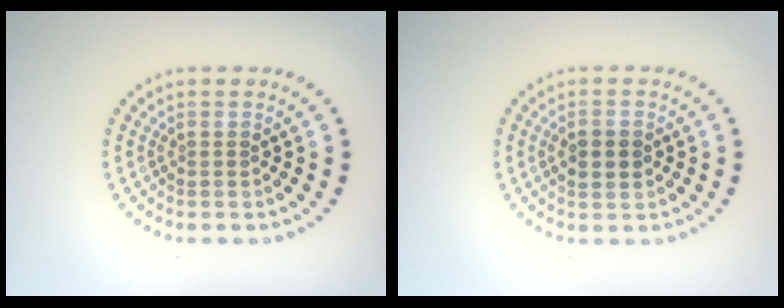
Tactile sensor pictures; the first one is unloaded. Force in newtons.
{"total": 2.2, "press": 2.1, "slide": 0.1}